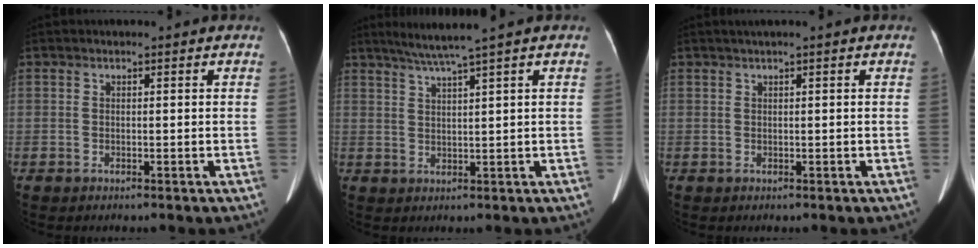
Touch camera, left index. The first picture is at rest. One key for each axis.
{"total": 4.9, "fx": 3.6, "fy": -1.5, "fz": 2.9, "tx": -0.059, "ty": 0.003, "tz": 0.072}
{"total": 1.2, "fx": 0.7, "fy": -0.3, "fz": 0.9, "tx": -0.022, "ty": 0.012, "tz": 0.019}